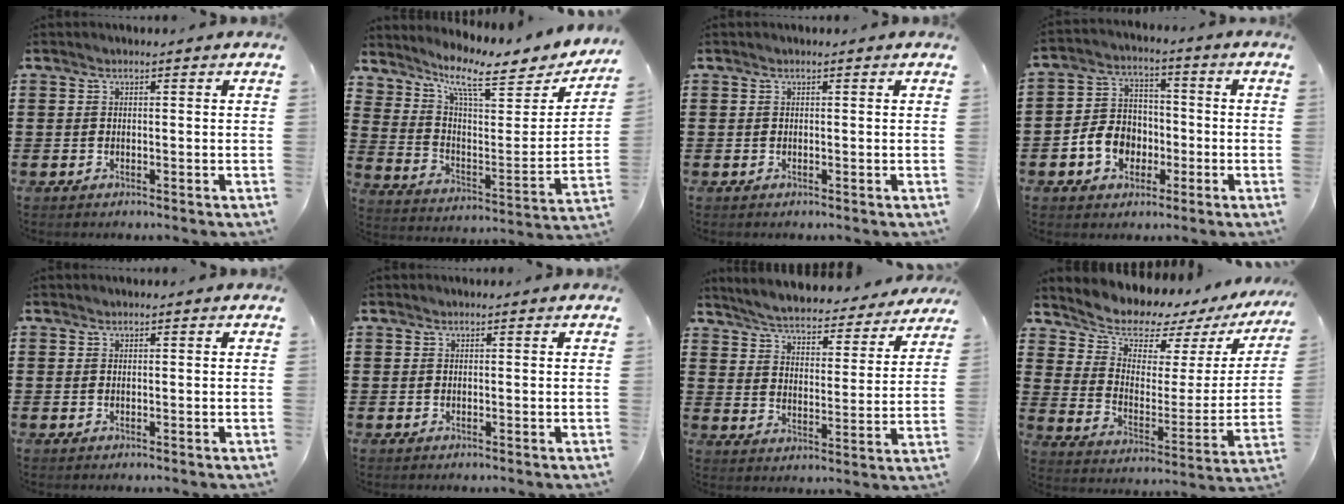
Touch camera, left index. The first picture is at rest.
{"total": 8.3, "force": [6.7, 1.5, 4.7], "torque": [-0.106, -0.052, 0.105]}
{"total": 0.0}
{"total": 7.3, "force": [-2.5, 5.9, 3.4], "torque": [-0.088, 0.016, -0.049]}
{"total": 0.0}
{"total": 0.0}
{"total": 4.8, "force": [4.7, -0.2, 0.8], "torque": [-0.040, -0.040, 0.076]}
{"total": 6.7, "force": [6.2, 2.4, 1.0], "torque": [-0.046, -0.055, 0.104]}